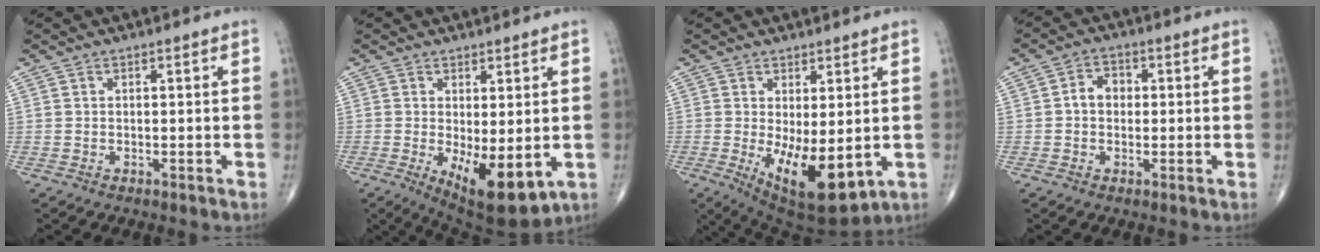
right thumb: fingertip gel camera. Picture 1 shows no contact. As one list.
[{"total": 10.7, "force": [-2.1, 4.2, 9.6], "torque": [-0.138, -0.023, -0.014]}, {"total": 12.1, "force": [-1.9, 5.0, 10.9], "torque": [-0.163, -0.026, -0.007]}, {"total": 4.0, "force": [0.0, 3.2, 2.5], "torque": [-0.031, 0.016, -0.007]}]